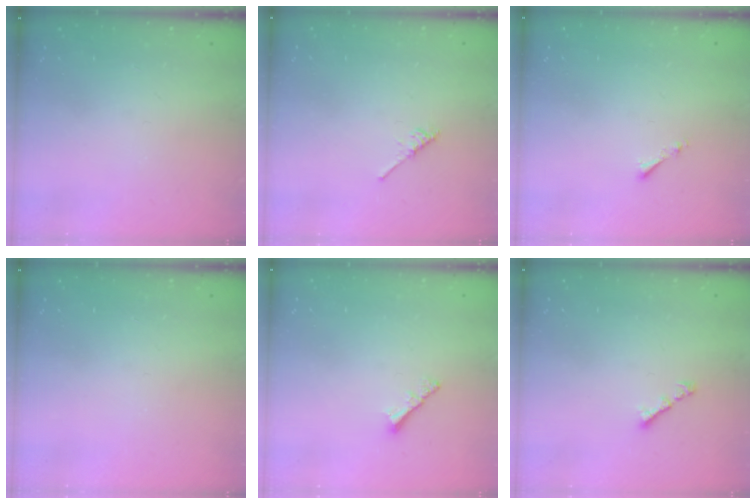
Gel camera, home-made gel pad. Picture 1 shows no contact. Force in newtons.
{"total": 2.1, "press": 2.1, "slide": 0.4}
{"total": 0.8, "press": 0.7, "slide": 0.3}
{"total": 0.0}
{"total": 1.9, "press": 1.8, "slide": 0.5}
{"total": 1.9, "press": 1.8, "slide": 0.6}